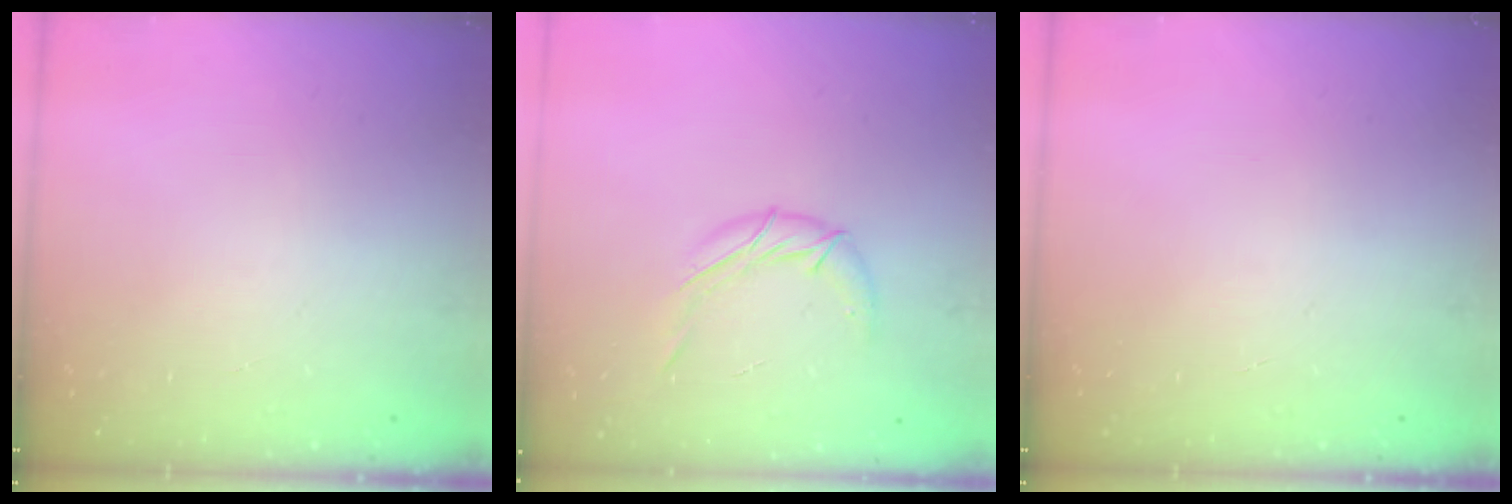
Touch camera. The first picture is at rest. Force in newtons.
{"total": 8.8, "press": 8.8, "slide": 0.8}
{"total": 0.0}